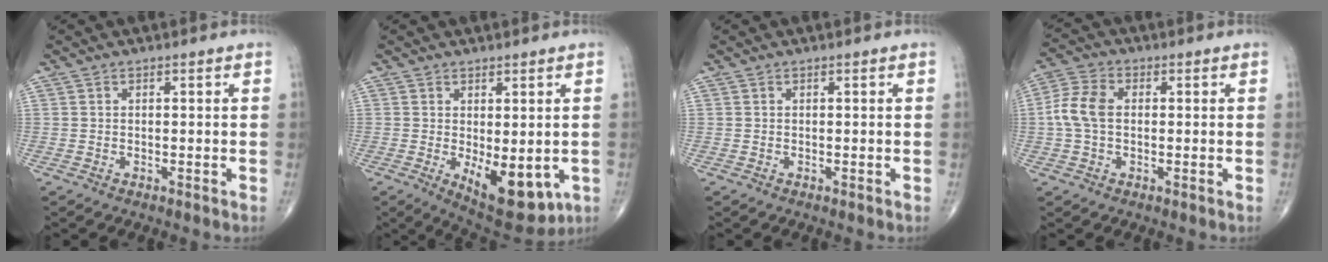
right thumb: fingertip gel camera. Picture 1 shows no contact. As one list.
[{"total": 11.0, "force": [-2.5, 5.1, 9.5], "torque": [-0.111, -0.019, -0.018]}, {"total": 0.0}, {"total": 6.9, "force": [0.1, 4.5, 5.2], "torque": [-0.117, 0.019, -0.004]}]